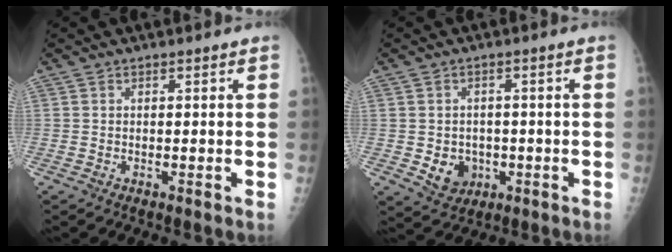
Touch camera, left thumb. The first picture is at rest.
{"total": 5.9, "force": [-1.3, 5.0, 2.8], "torque": [-0.019, 0.004, -0.010]}